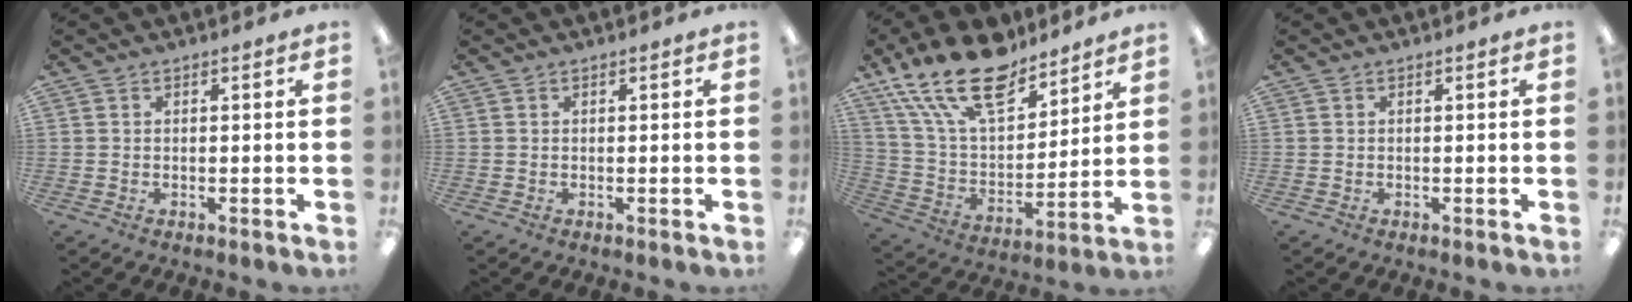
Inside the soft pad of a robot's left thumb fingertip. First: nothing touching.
{"total": 0.0}
{"total": 20.7, "force": [14.9, 9.3, 11.0], "torque": [-0.213, -0.083, 0.267]}
{"total": 0.0}